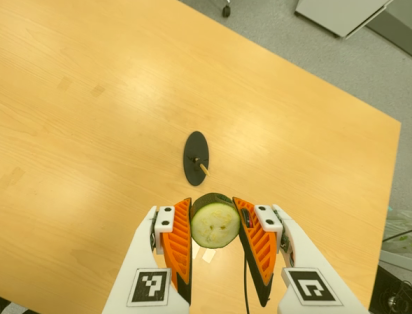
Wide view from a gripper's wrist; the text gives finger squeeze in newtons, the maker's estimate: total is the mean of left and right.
{"total": 11.0, "left": 9.9, "right": 12.1}